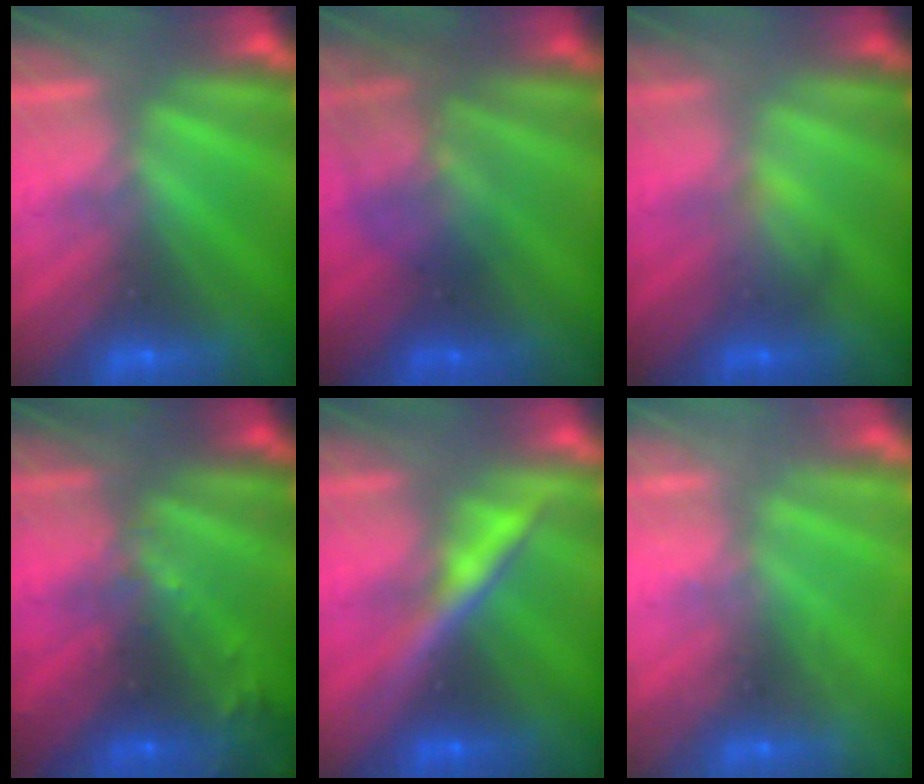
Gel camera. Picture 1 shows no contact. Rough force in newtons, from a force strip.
{"total": 2.3}
{"total": 2.0}
{"total": 6.4}
{"total": 4.4}
{"total": 2.4}